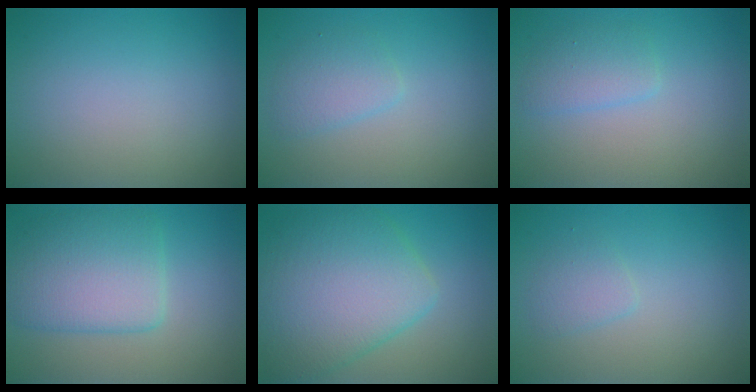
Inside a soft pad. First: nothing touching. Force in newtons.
{"total": 2.0, "press": 2.0, "slide": 0.0}
{"total": 1.9, "press": 1.9, "slide": 0.1}
{"total": 5.7, "press": 5.7, "slide": 0.2}
{"total": 8.3, "press": 8.3, "slide": 0.2}
{"total": 1.4, "press": 1.4, "slide": 0.1}